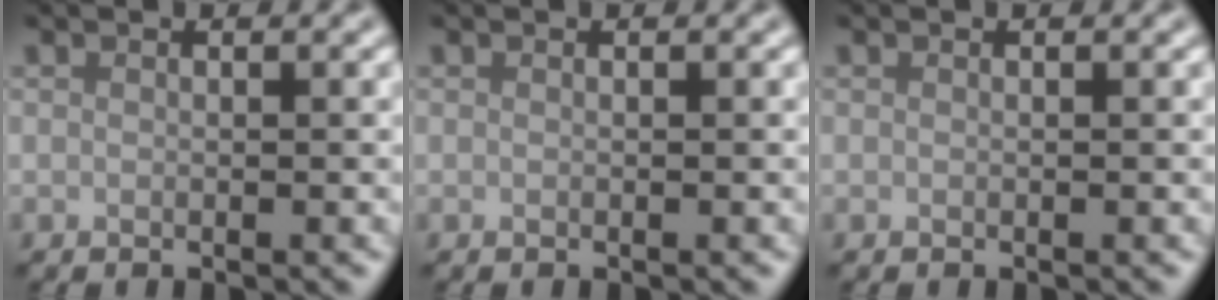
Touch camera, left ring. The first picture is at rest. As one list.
[{"total": 0.0}, {"total": 0.0}]